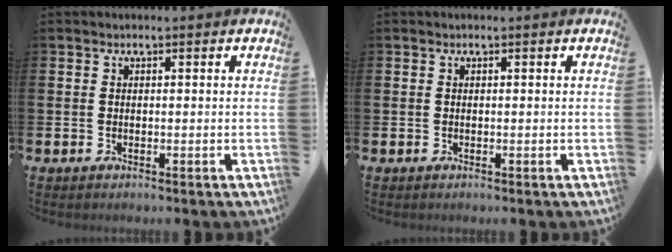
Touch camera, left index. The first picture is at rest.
{"total": 0.0}